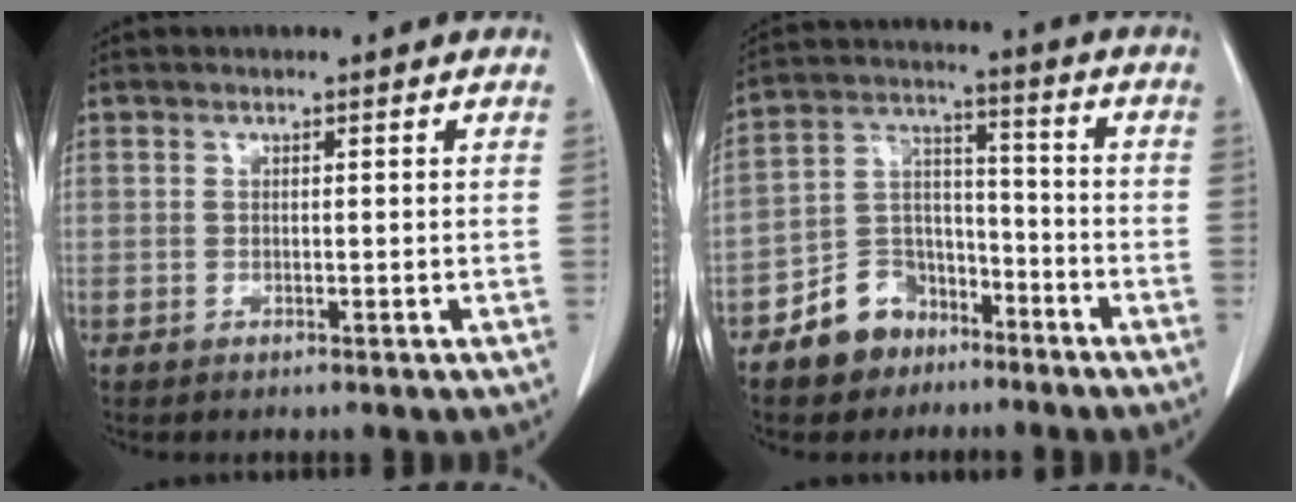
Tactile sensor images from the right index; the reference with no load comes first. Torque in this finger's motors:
{"motor_torque": [-0.07, 0.09, -0.44, -0.10]}